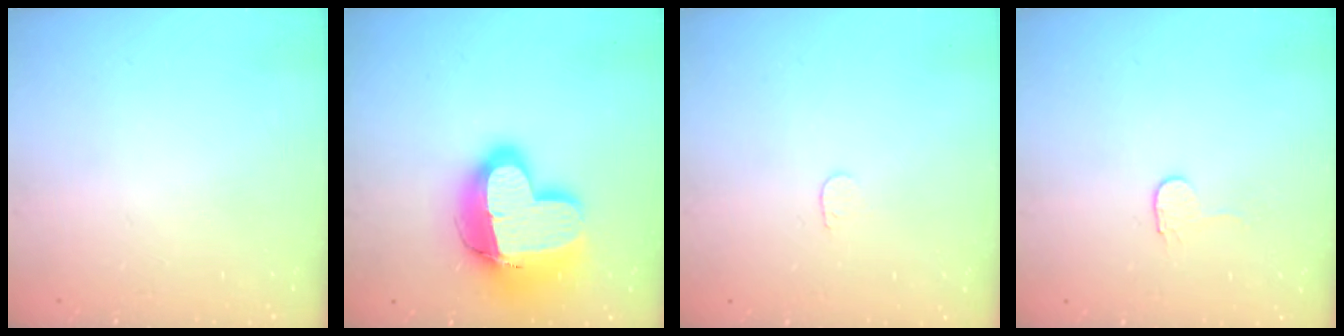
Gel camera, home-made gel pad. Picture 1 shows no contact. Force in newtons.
{"total": 18.9, "press": 18.8, "slide": 2.2}
{"total": 3.3, "press": 3.3, "slide": 0.3}
{"total": 2.9, "press": 2.9, "slide": 0.3}